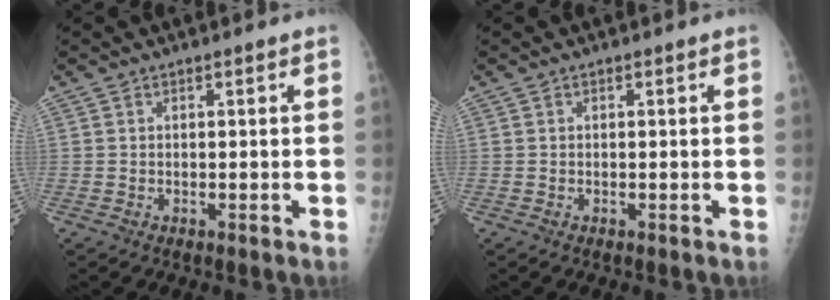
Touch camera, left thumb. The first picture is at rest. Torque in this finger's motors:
{"motor_torque": [-0.01, 0.01, 0.00, 0.00, 0.00]}